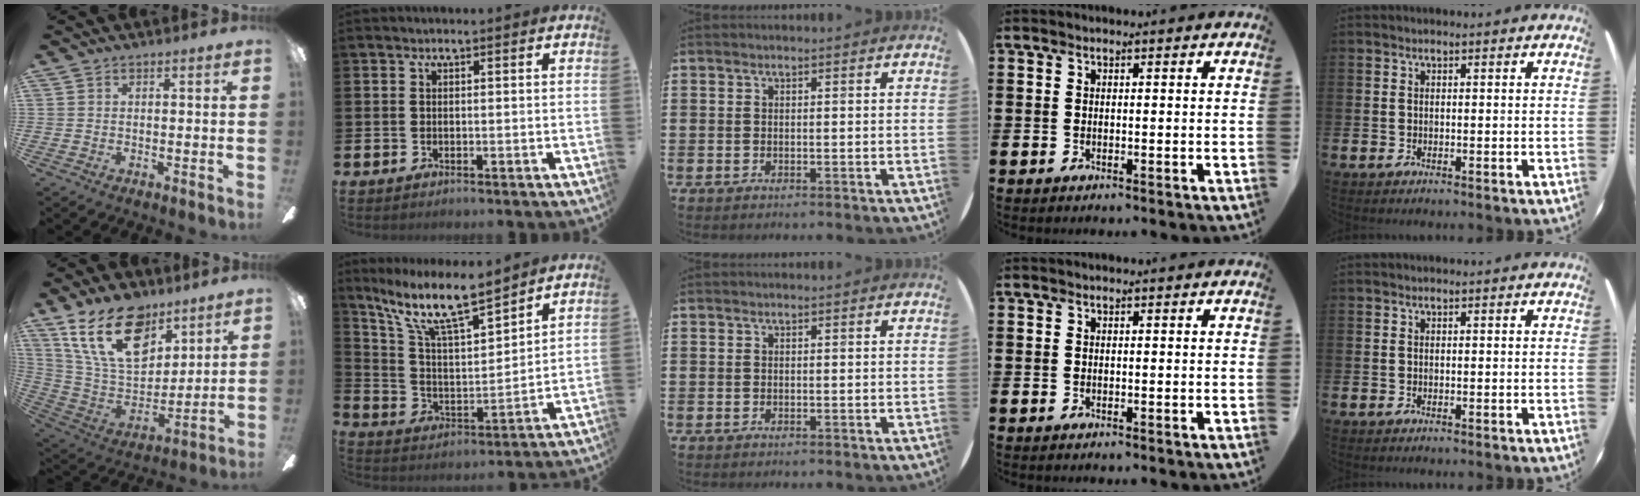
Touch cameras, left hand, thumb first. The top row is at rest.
{"thumb": {"total": 22.0, "force": [12.5, 12.2, 13.2], "torque": [-0.256, -0.058, 0.224]}, "index": {"total": 11.2, "force": [9.3, 2.1, 6.0], "torque": [-0.146, -0.049, 0.160]}}